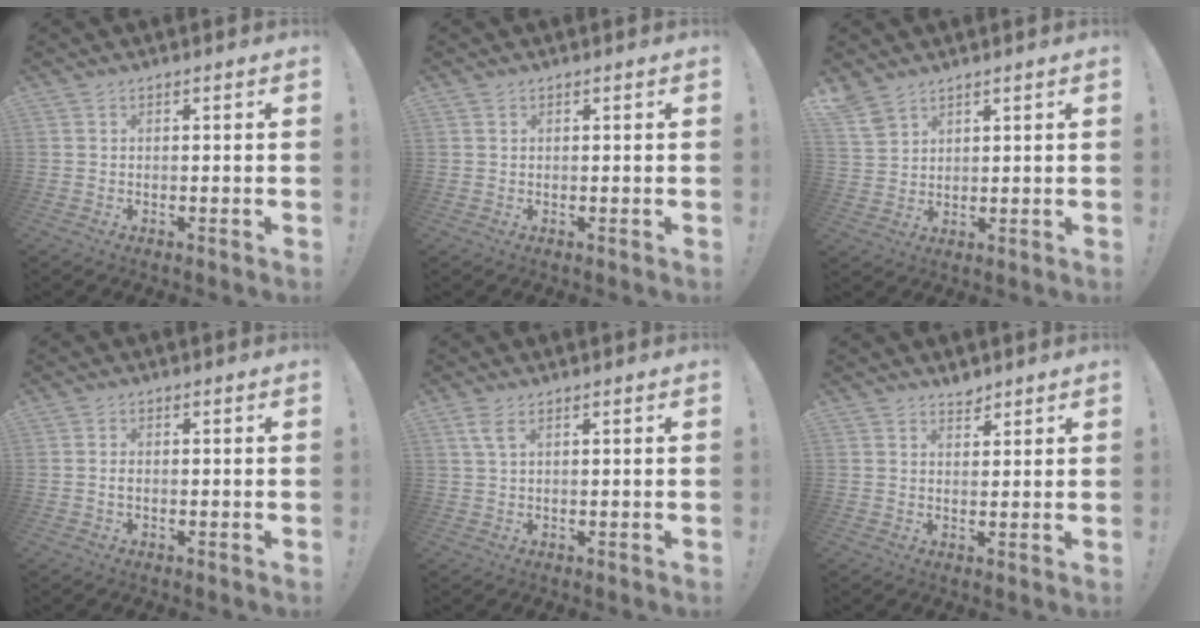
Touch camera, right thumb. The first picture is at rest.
{"total": 0.5, "force": [0.3, 0.4, 0.2], "torque": [-0.001, 0.000, 0.006]}
{"total": 5.7, "force": [4.5, 2.8, 2.1], "torque": [-0.043, -0.023, 0.089]}
{"total": 0.9, "force": [-0.2, 0.5, 0.7], "torque": [-0.019, 0.004, -0.004]}
{"total": 3.3, "force": [1.5, 1.1, 2.7], "torque": [-0.062, 0.004, 0.029]}
{"total": 2.7, "force": [2.5, 0.8, 0.5], "torque": [0.017, -0.023, 0.041]}